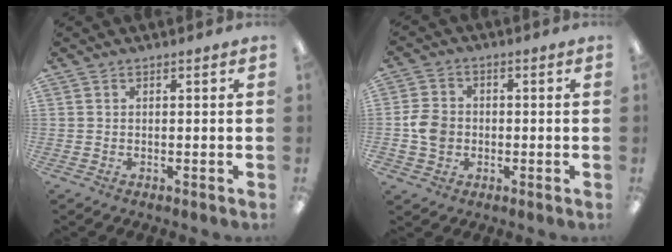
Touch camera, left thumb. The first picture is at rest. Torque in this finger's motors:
{"motor_torque": [0.54, 0.84, 0.34, -0.14, 0.24]}